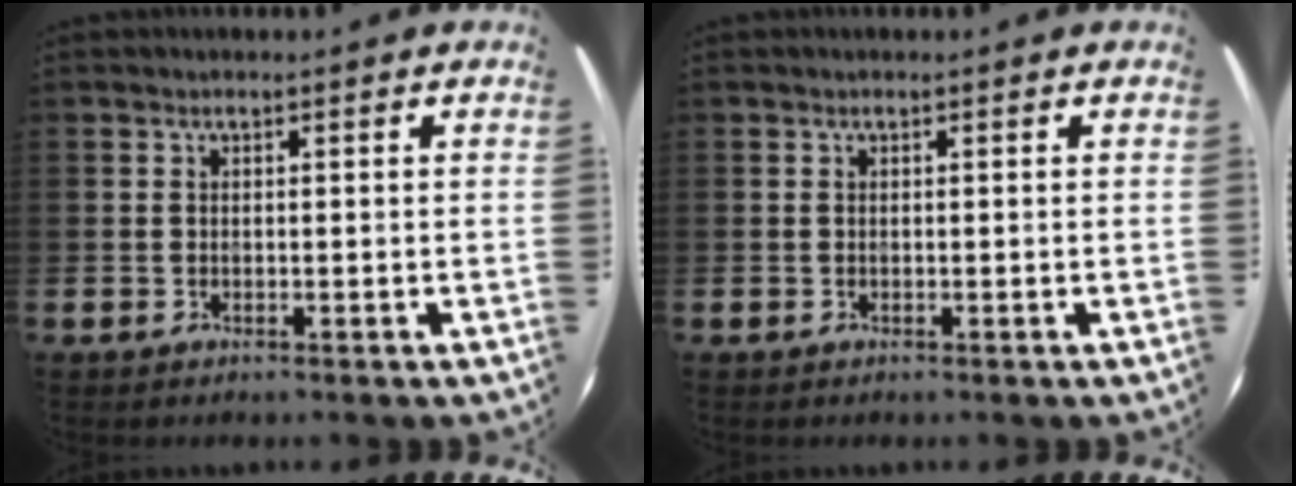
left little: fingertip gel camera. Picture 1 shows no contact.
{"total": 0.0}